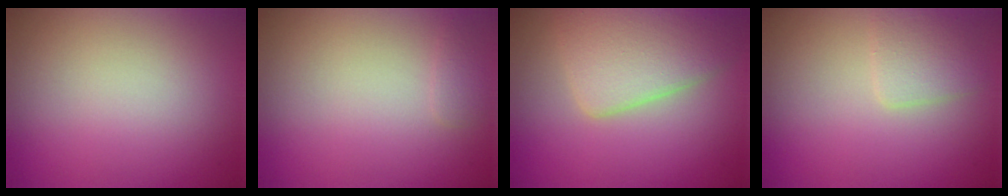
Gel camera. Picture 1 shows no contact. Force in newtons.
{"total": 0.8, "press": 0.8, "slide": 0.1}
{"total": 5.6, "press": 5.6, "slide": 0.3}
{"total": 2.2, "press": 2.2, "slide": 0.1}